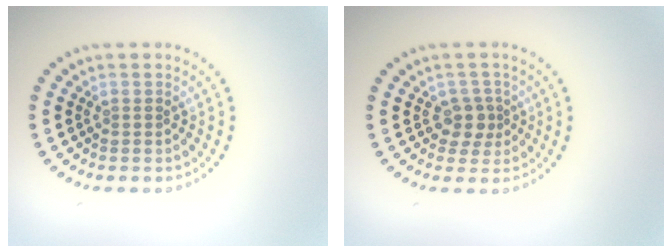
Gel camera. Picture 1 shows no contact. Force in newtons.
{"total": 2.1, "press": 1.8, "slide": 1.0}